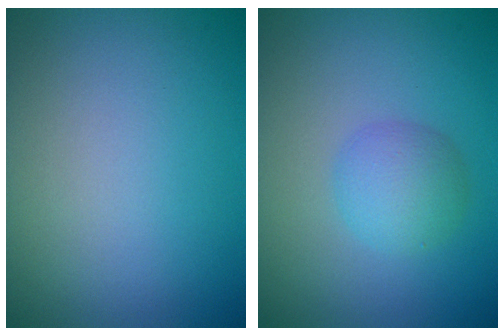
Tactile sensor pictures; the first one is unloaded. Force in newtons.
{"total": 2.8, "press": 2.8, "slide": 0.1}